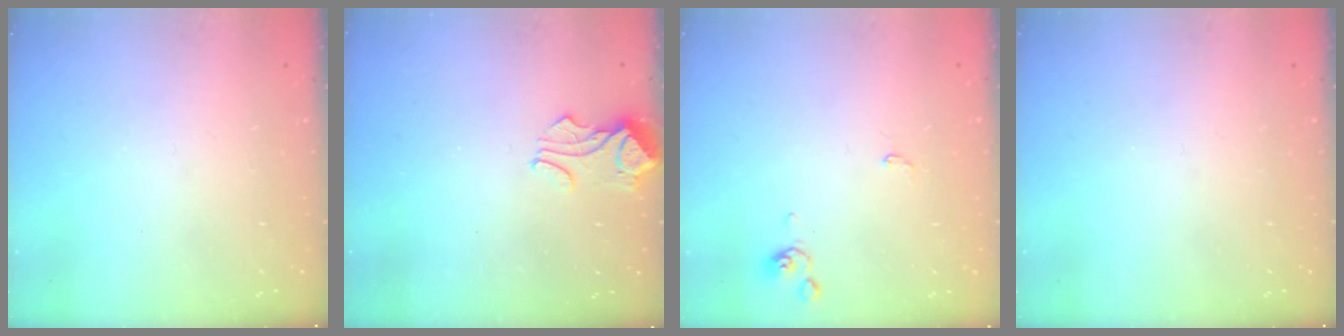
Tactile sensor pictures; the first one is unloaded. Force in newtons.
{"total": 2.2, "press": 2.2, "slide": 0.1}
{"total": 1.0, "press": 1.0, "slide": 0.2}
{"total": 0.0}